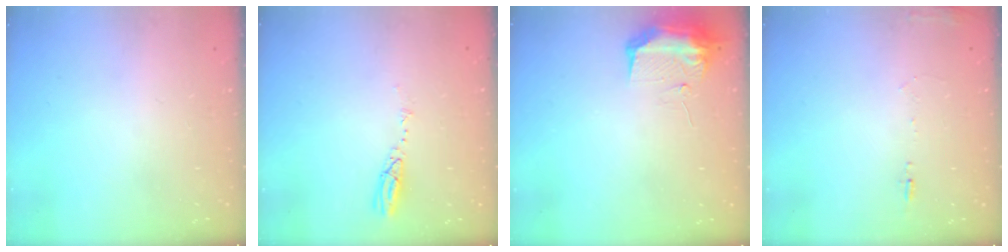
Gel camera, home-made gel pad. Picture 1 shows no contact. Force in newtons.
{"total": 3.8, "press": 3.8, "slide": 0.4}
{"total": 9.6, "press": 9.6, "slide": 0.3}
{"total": 5.8, "press": 5.6, "slide": 1.6}